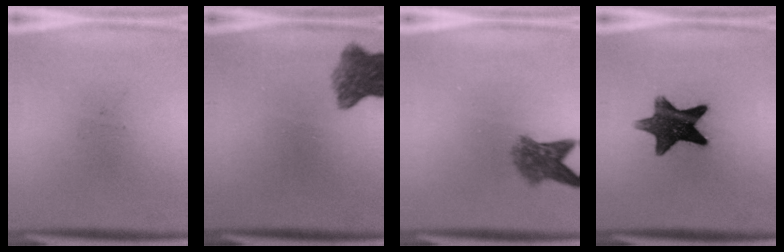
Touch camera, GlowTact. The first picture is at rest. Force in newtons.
{"total": 6.8}
{"total": 4.9}
{"total": 12.2}